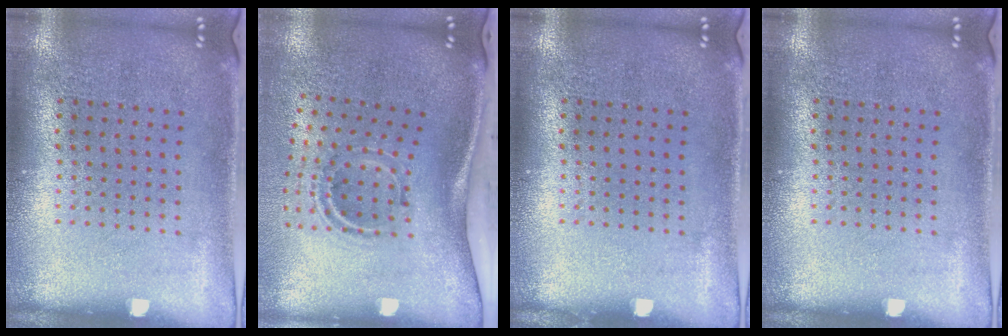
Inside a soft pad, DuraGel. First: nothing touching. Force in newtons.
{"total": 2.2, "press": 1.2, "slide": 1.8}
{"total": 0.0}
{"total": 0.0}